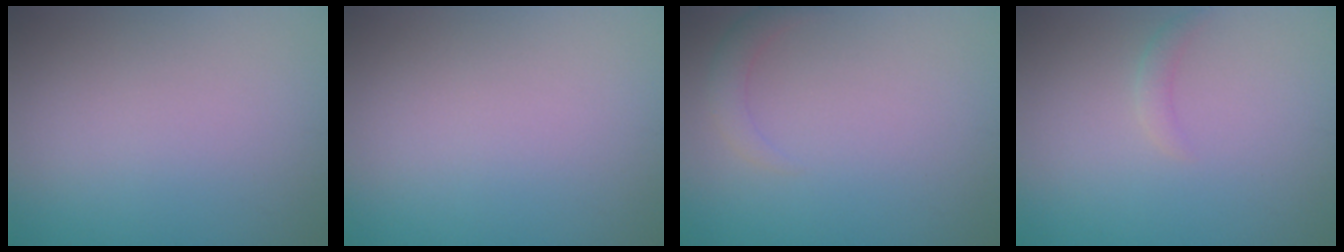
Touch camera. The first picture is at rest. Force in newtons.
{"total": 0.0}
{"total": 1.5, "press": 1.4, "slide": 0.2}
{"total": 1.0, "press": 1.0, "slide": 0.1}